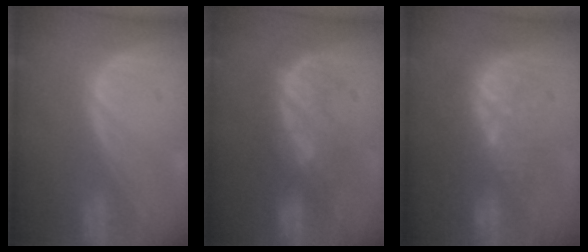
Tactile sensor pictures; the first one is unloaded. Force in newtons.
{"total": 8.1, "press": 7.9, "slide": 1.7}
{"total": 9.2, "press": 8.8, "slide": 2.9}